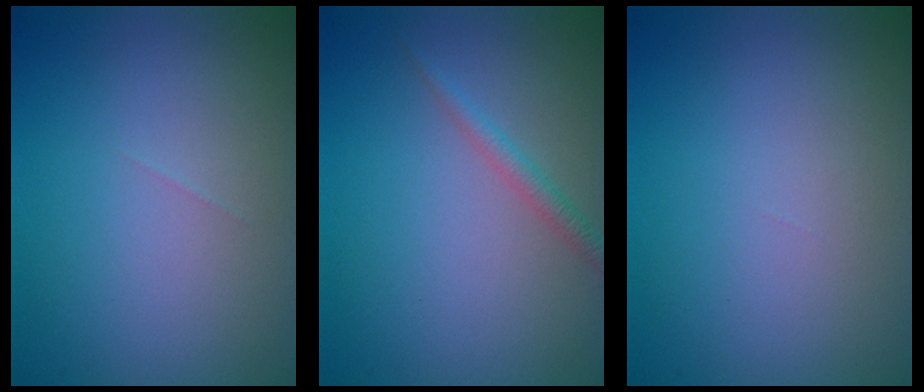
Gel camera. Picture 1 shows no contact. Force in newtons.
{"total": 1.4, "press": 1.4, "slide": 0.1}
{"total": 0.0}